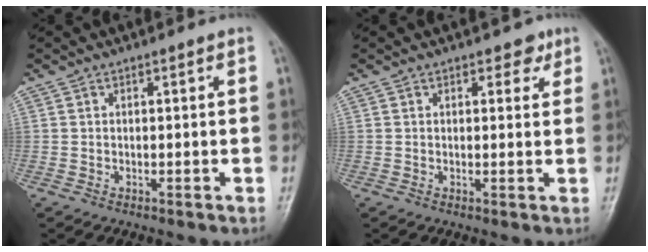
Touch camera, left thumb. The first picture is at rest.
{"total": 2.6, "force": [1.5, 1.6, 1.4], "torque": [0.002, -0.005, 0.016]}